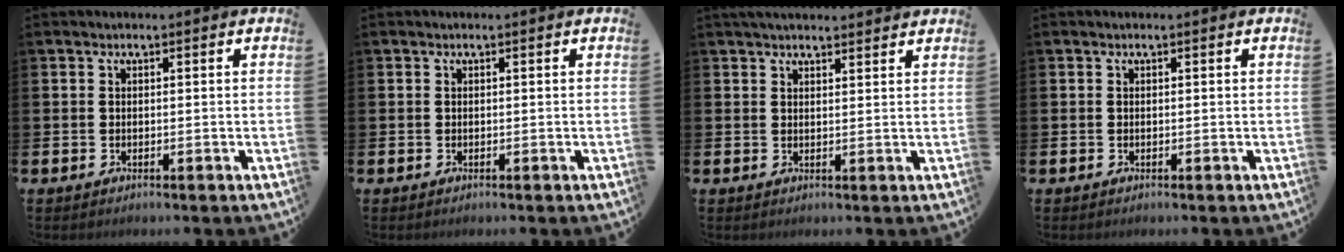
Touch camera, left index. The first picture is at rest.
{"total": 0.0}
{"total": 2.8, "force": [2.7, 0.4, 0.5], "torque": [-0.006, -0.011, 0.047]}
{"total": 0.0}